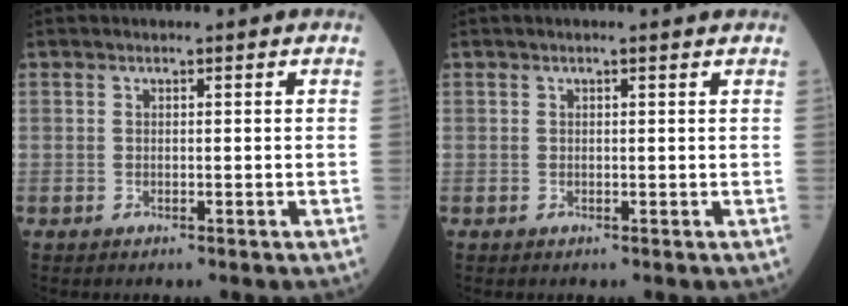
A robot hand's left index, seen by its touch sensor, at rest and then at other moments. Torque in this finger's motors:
{"motor_torque": [-0.04, 0.12, 0.06, 0.00]}